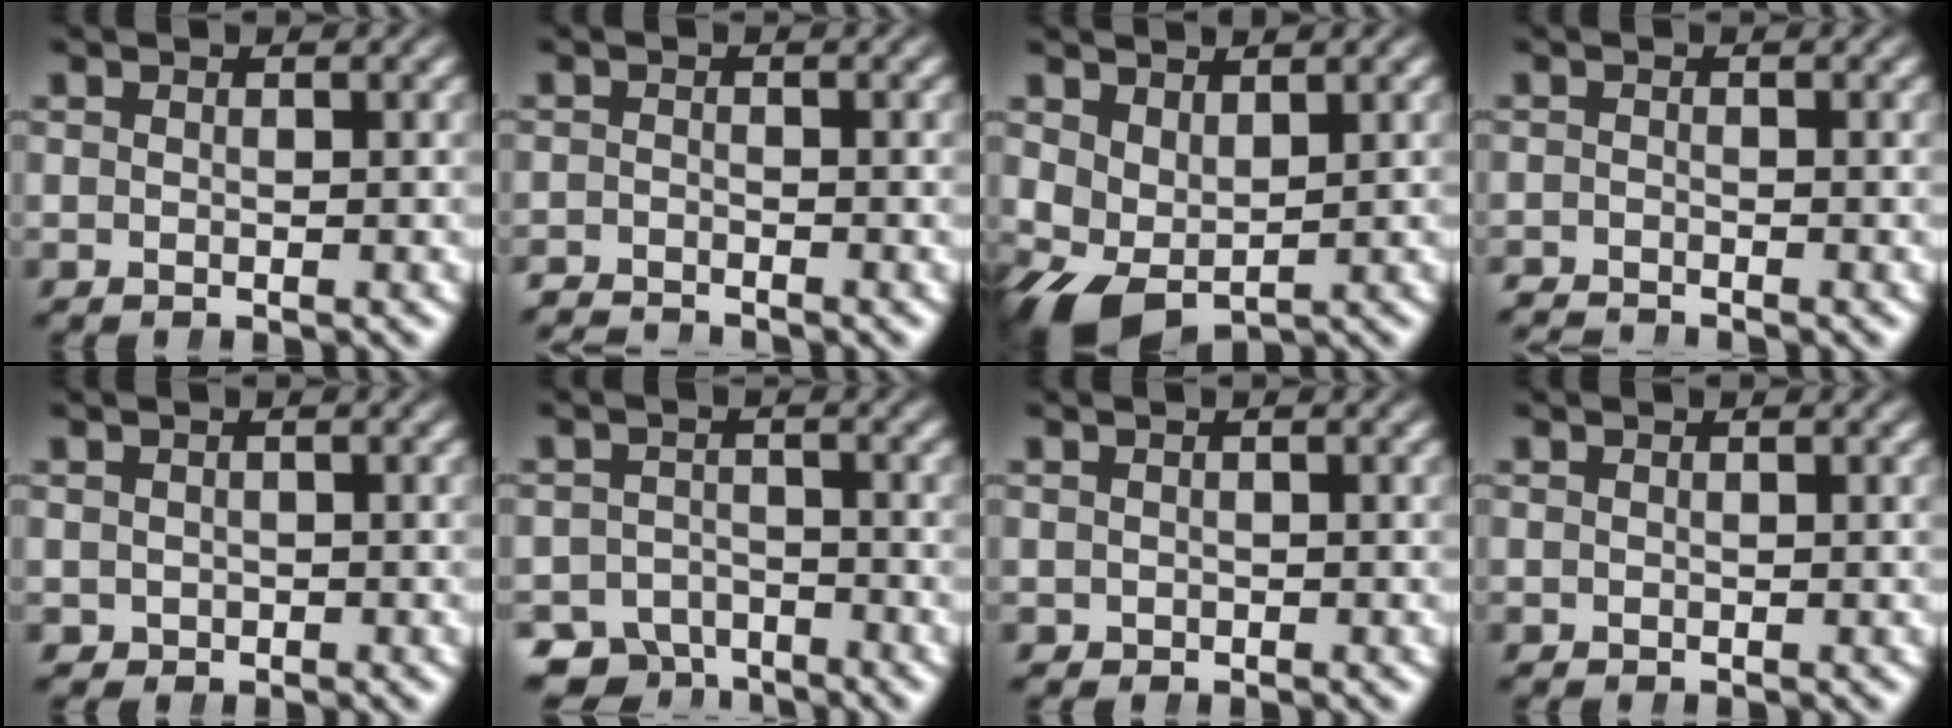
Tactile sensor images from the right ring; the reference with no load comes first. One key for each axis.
{"total": 2.3, "fx": -2.2, "fy": 0.5, "fz": -0.2, "tx": 0.000, "ty": -0.014, "tz": -0.037}
{"total": 5.5, "fx": -1.8, "fy": 4.5, "fz": 2.7, "tx": -0.088, "ty": -0.041, "tz": -0.011}
{"total": 1.8, "fx": -1.7, "fy": 0.5, "fz": -0.2, "tx": 0.000, "ty": -0.014, "tz": -0.029}
{"total": 1.8, "fx": -0.3, "fy": 1.8, "fz": 0.1, "tx": -0.017, "ty": -0.020, "tz": 0.008}
{"total": 5.8, "fx": -4.7, "fy": 3.3, "fz": 0.8, "tx": 0.005, "ty": -0.022, "tz": -0.078}
{"total": 0.9, "fx": -0.1, "fy": 0.9, "fz": -0.1, "tx": -0.008, "ty": -0.013, "tz": 0.007}
{"total": 0.0}